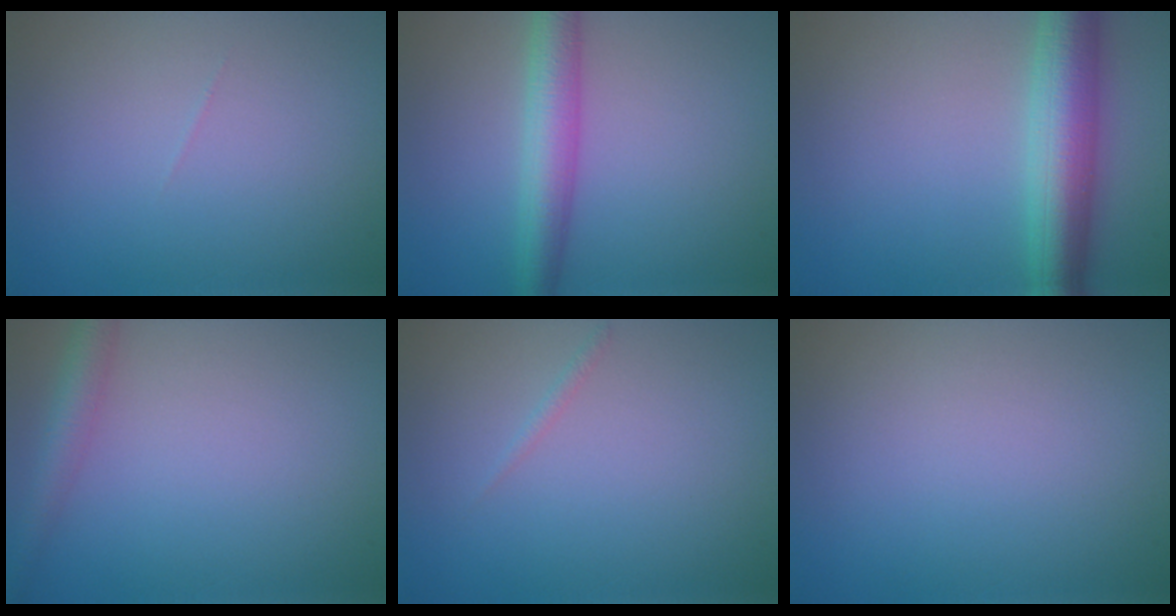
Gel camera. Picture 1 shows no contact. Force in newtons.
{"total": 4.4, "press": 4.4, "slide": 0.1}
{"total": 6.5, "press": 6.5, "slide": 0.0}
{"total": 2.7, "press": 2.7, "slide": 0.1}
{"total": 0.5, "press": 0.5, "slide": 0.0}
{"total": 0.0}